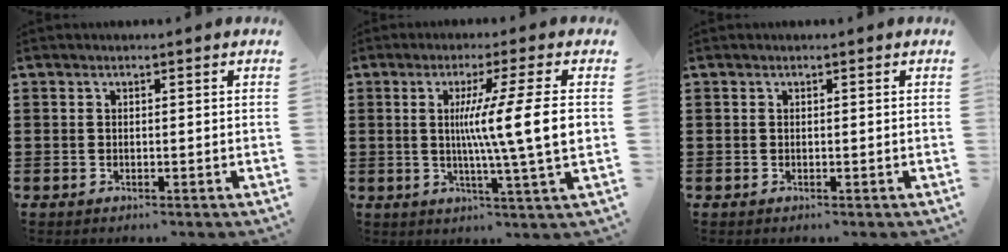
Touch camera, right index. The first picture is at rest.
{"total": 10.8, "force": [0.5, -0.7, 10.8], "torque": [-0.186, -0.011, 0.000]}
{"total": 0.0}